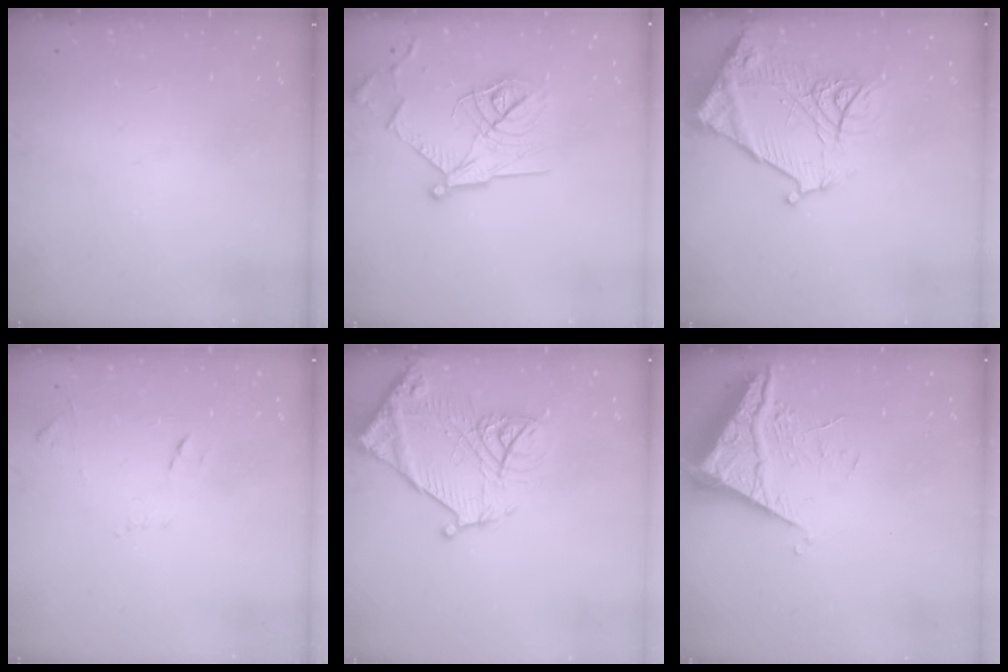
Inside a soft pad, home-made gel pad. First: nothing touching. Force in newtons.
{"total": 18.1, "press": 18.1, "slide": 1.0}
{"total": 16.3, "press": 16.2, "slide": 1.7}
{"total": 7.8, "press": 7.8, "slide": 0.6}
{"total": 16.4, "press": 16.3, "slide": 1.6}
{"total": 6.6, "press": 6.6, "slide": 0.6}